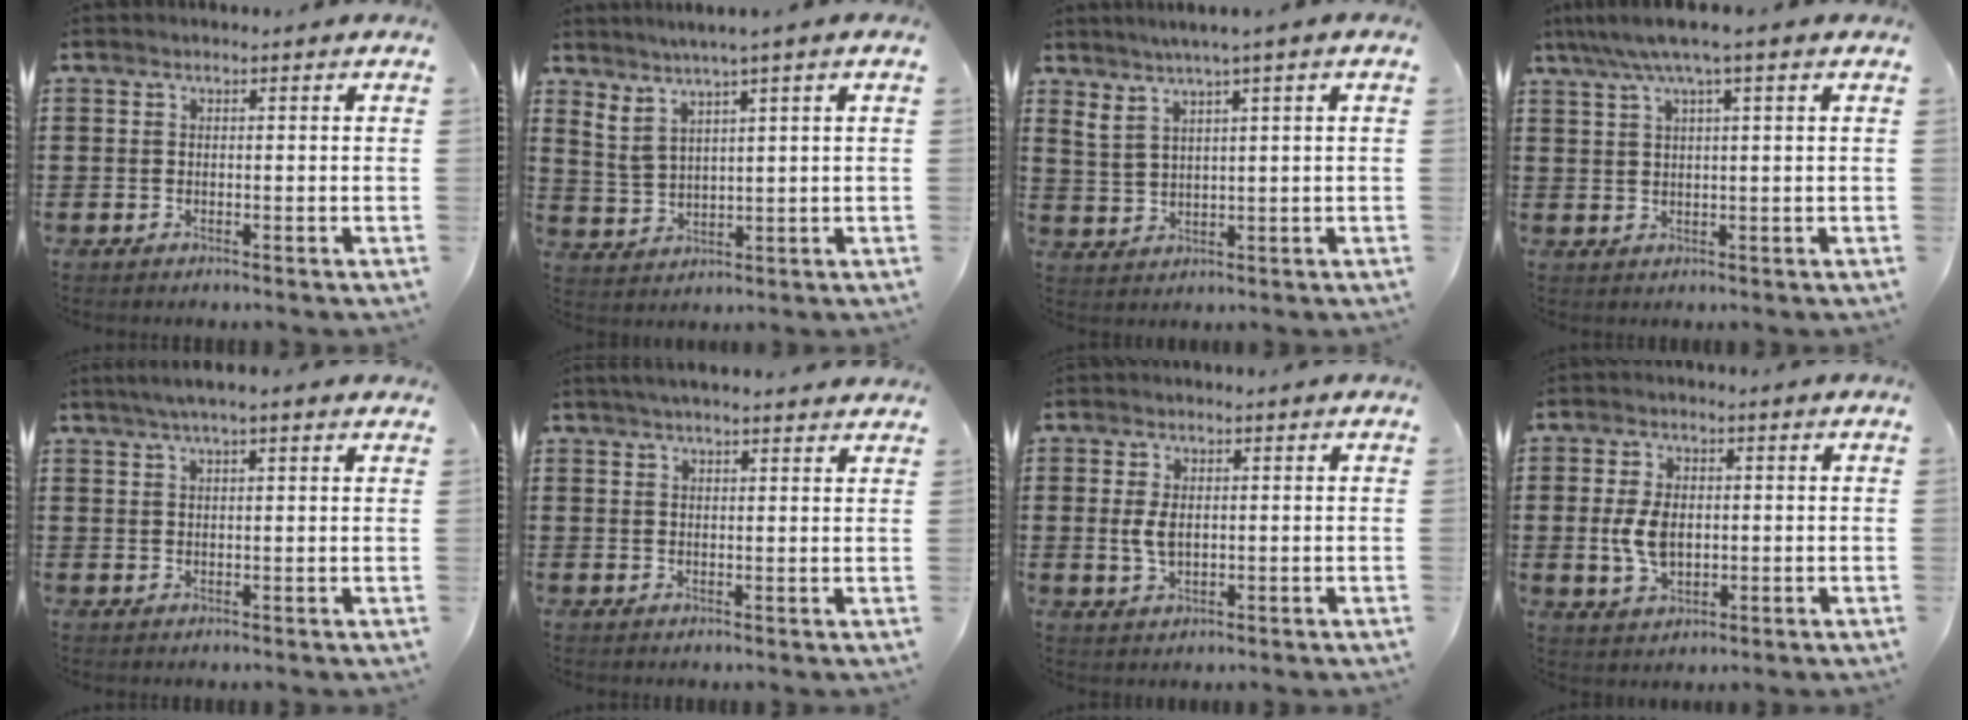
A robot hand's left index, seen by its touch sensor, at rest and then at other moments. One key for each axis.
{"total": 3.4, "fx": 2.3, "fy": 0.0, "fz": 2.5, "tx": -0.056, "ty": -0.008, "tz": 0.038}
{"total": 3.0, "fx": 1.8, "fy": 0.0, "fz": 2.4, "tx": -0.053, "ty": -0.004, "tz": 0.027}
{"total": 4.2, "fx": 2.4, "fy": -0.1, "fz": 3.5, "tx": -0.074, "ty": 0.000, "tz": 0.039}
{"total": 3.1, "fx": 2.2, "fy": 0.2, "fz": 2.2, "tx": -0.046, "ty": 0.005, "tz": 0.039}
{"total": 2.5, "fx": 2.2, "fy": 0.0, "fz": 1.1, "tx": -0.024, "ty": 0.002, "tz": 0.042}
{"total": 3.5, "fx": 0.2, "fy": 2.0, "fz": 2.8, "tx": -0.073, "ty": 0.000, "tz": -0.001}
{"total": 5.9, "fx": 0.0, "fy": 3.6, "fz": 4.6, "tx": -0.112, "ty": 0.004, "tz": -0.006}